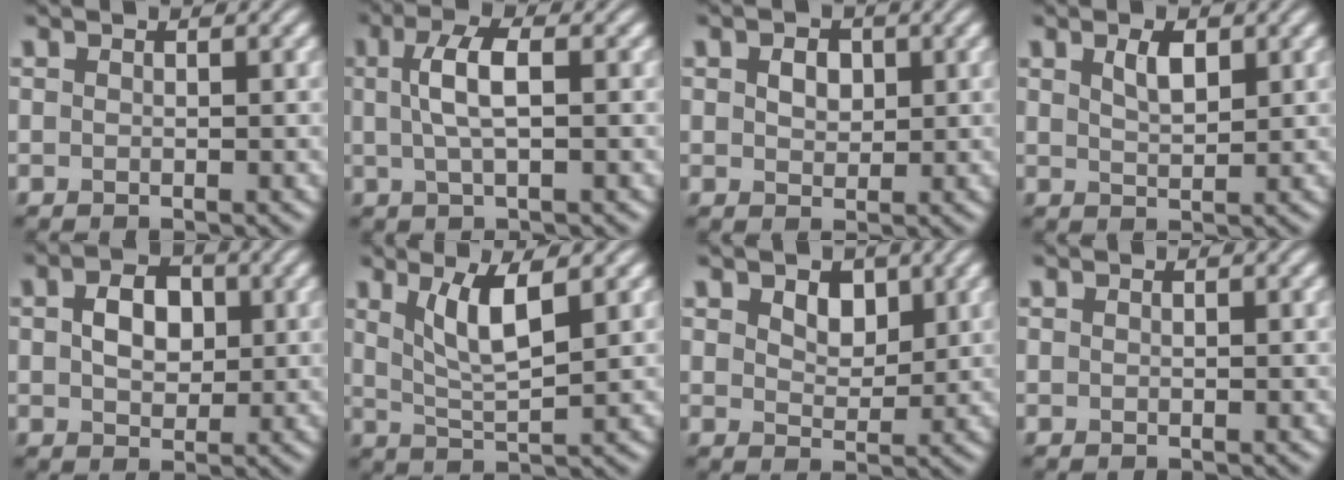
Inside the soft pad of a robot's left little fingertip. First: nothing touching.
{"total": 3.6, "force": [0.6, 1.0, 3.4], "torque": [-0.068, 0.007, 0.009]}
{"total": 2.1, "force": [0.7, 1.5, 1.3], "torque": [-0.026, -0.001, 0.011]}
{"total": 2.2, "force": [1.1, 0.9, 1.6], "torque": [-0.032, 0.001, 0.023]}
{"total": 3.9, "force": [0.6, 2.7, 2.7], "torque": [-0.054, 0.004, 0.008]}
{"total": 4.4, "force": [1.8, 1.1, 3.9], "torque": [-0.080, -0.007, 0.037]}
{"total": 2.6, "force": [1.3, 1.7, 1.6], "torque": [-0.031, -0.003, 0.019]}
{"total": 0.0}